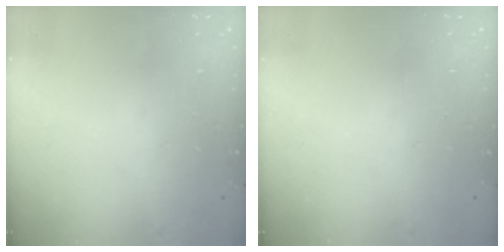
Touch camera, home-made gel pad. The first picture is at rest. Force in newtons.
{"total": 0.0}